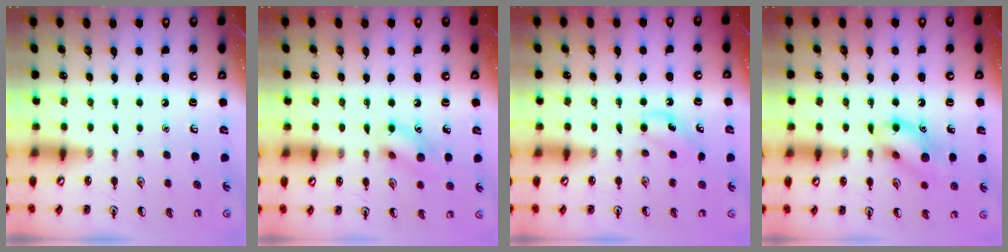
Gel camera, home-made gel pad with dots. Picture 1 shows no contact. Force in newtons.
{"total": 10.5, "press": 10.4, "slide": 0.9}
{"total": 4.5, "press": 4.3, "slide": 1.4}
{"total": 12.8, "press": 12.7, "slide": 1.1}